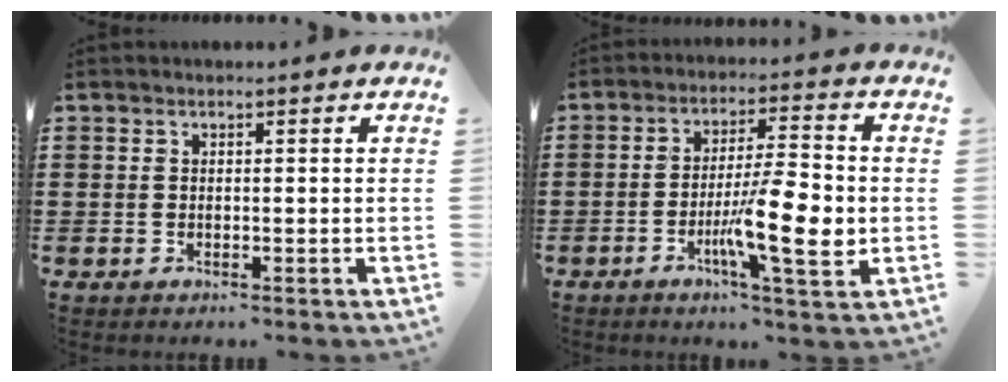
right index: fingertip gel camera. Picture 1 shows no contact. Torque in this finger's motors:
{"motor_torque": [1.22, -0.92, 0.32, 0.21]}